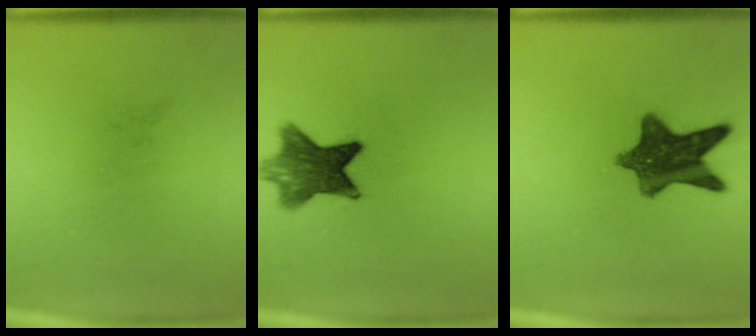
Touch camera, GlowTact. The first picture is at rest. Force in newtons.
{"total": 9.1}
{"total": 10.6}